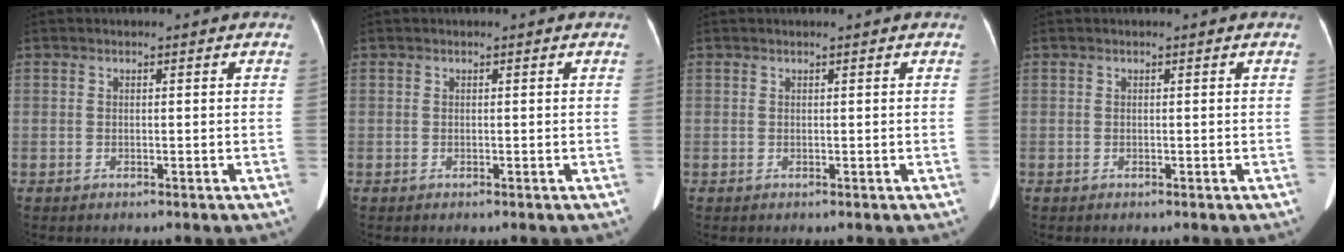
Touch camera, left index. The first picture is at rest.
{"total": 0.0}
{"total": 0.8, "force": [0.7, -0.1, 0.4], "torque": [-0.007, 0.009, 0.013]}
{"total": 0.0}